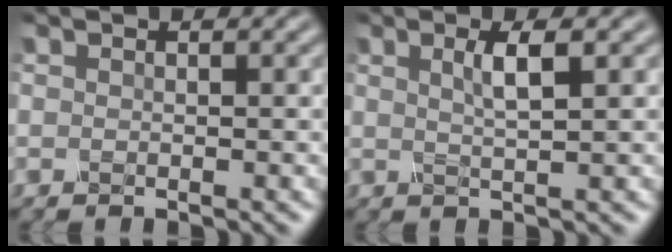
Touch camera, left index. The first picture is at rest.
{"total": 2.5, "force": [0.8, 0.6, 2.3], "torque": [-0.037, 0.001, 0.009]}